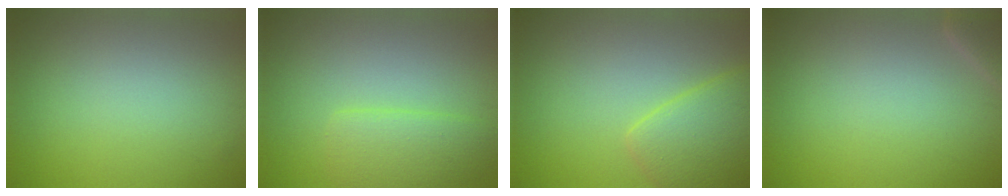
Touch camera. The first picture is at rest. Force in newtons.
{"total": 3.1, "press": 3.1, "slide": 0.2}
{"total": 4.7, "press": 4.7, "slide": 0.2}
{"total": 1.9, "press": 1.9, "slide": 0.2}